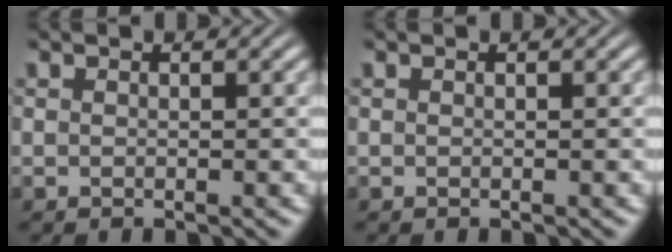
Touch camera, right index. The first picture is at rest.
{"total": 0.0}